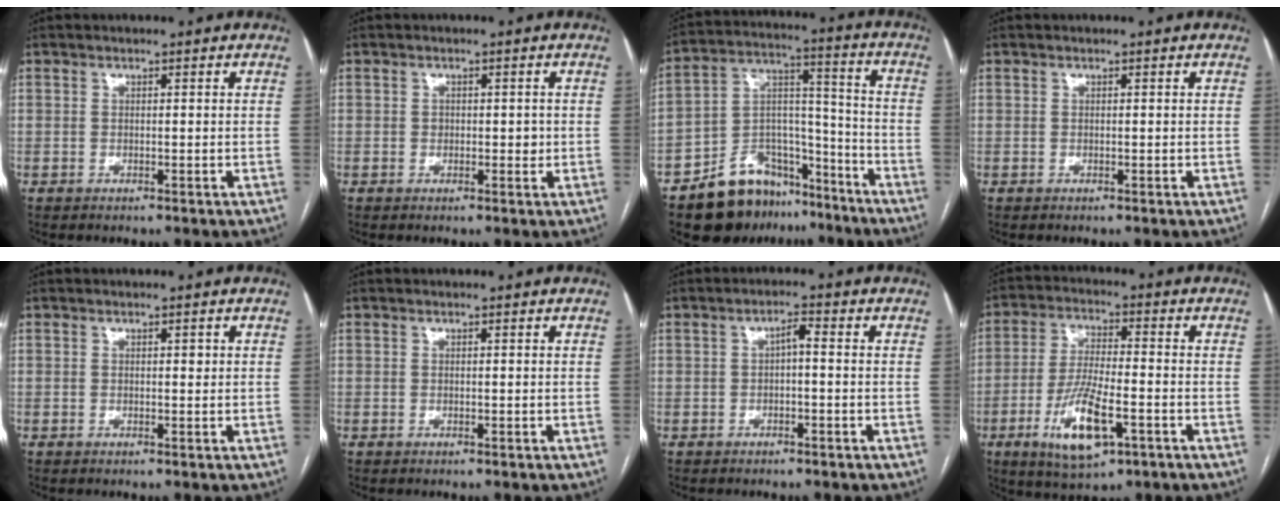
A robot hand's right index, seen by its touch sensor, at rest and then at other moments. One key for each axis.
{"total": 1.8, "fx": 0.0, "fy": 1.3, "fz": 1.2, "tx": -0.015, "ty": 0.002, "tz": 0.003}
{"total": 15.2, "fx": -11.4, "fy": 8.1, "fz": 5.8, "tx": -0.088, "ty": 0.051, "tz": -0.186}
{"total": 0.0}
{"total": 0.7, "fx": 0.2, "fy": 0.4, "fz": 0.6, "tx": -0.009, "ty": 0.000, "tz": 0.002}
{"total": 0.0}
{"total": 2.2, "fx": -0.2, "fy": 0.6, "fz": 2.1, "tx": -0.037, "ty": 0.009, "tz": -0.004}
{"total": 11.4, "fx": -4.6, "fy": 3.1, "fz": 10.0, "tx": -0.201, "ty": -0.015, "tz": -0.078}